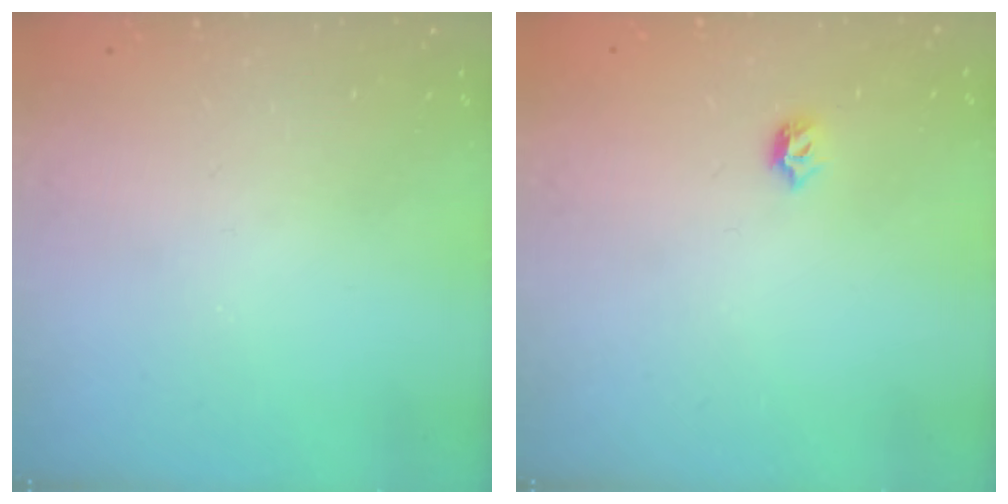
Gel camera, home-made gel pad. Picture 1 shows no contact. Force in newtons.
{"total": 4.8, "press": 4.7, "slide": 1.0}